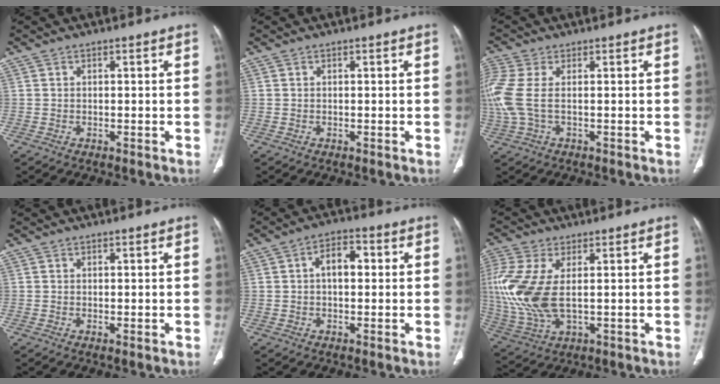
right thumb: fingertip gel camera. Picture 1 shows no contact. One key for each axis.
{"total": 0.0}
{"total": 7.4, "fx": 0.2, "fy": 3.2, "fz": 6.6, "tx": -0.210, "ty": 0.013, "tz": 0.010}
{"total": 0.0}
{"total": 5.5, "fx": 0.6, "fy": 3.2, "fz": 4.4, "tx": -0.062, "ty": 0.017, "tz": 0.003}
{"total": 14.0, "fx": 1.3, "fy": 6.8, "fz": 12.2, "tx": -0.307, "ty": -0.008, "tz": 0.036}